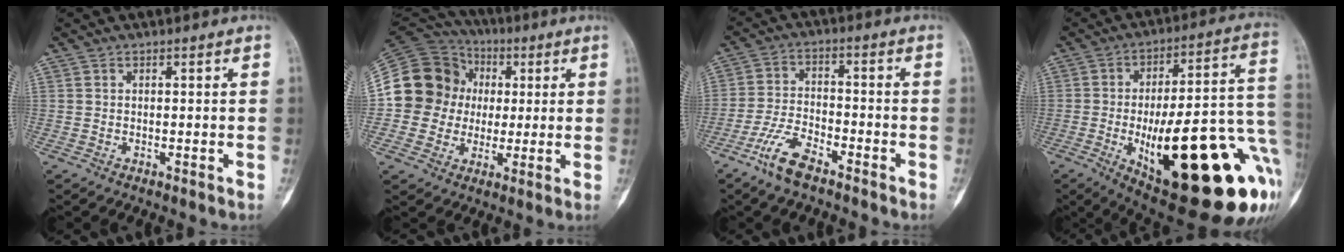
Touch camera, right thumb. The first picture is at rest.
{"total": 15.9, "force": [1.0, 14.8, 5.9], "torque": [-0.086, 0.033, 0.018]}
{"total": 7.6, "force": [-5.4, 2.6, 4.7], "torque": [-0.107, 0.023, -0.110]}
{"total": 32.7, "force": [-9.5, 10.9, 29.4], "torque": [-0.331, 0.016, -0.117]}